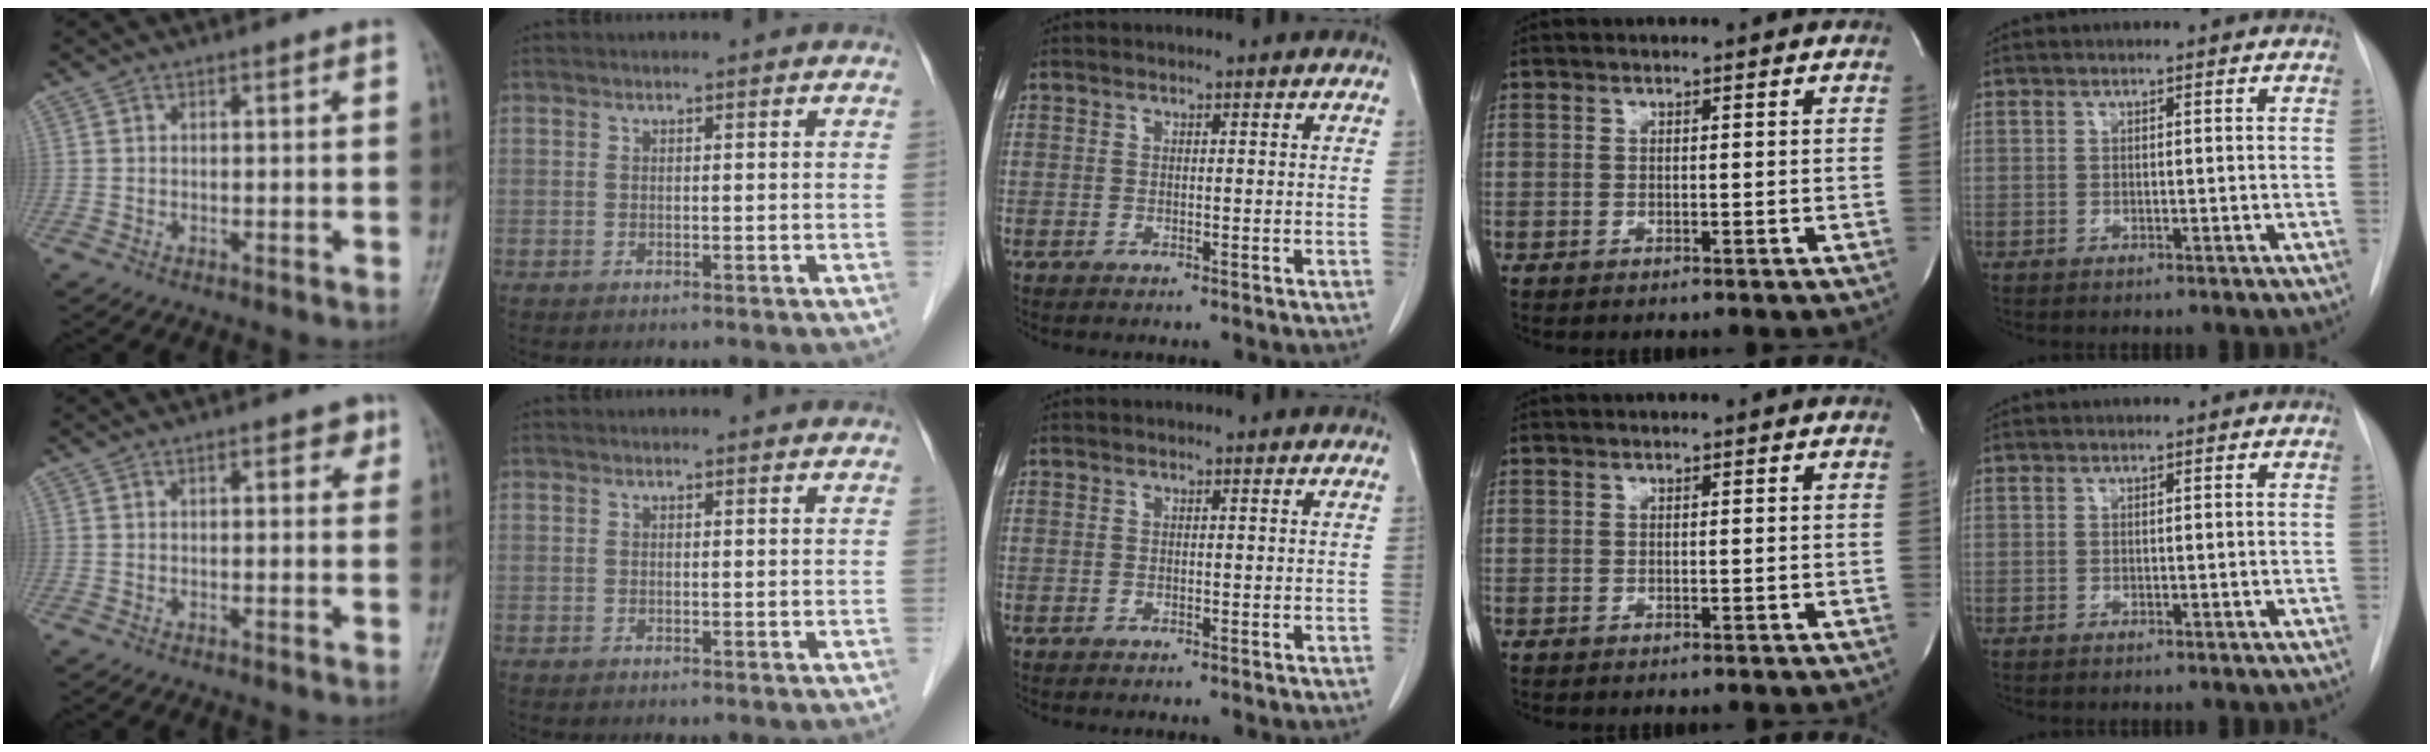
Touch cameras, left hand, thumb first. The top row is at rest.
{"thumb": {"total": 2.8, "force": [1.3, 1.5, 2.0], "torque": [-0.012, -0.001, 0.012]}, "index": {"total": 1.2, "force": [1.2, 0.3, 0.0], "torque": [-0.012, 0.002, 0.009]}}